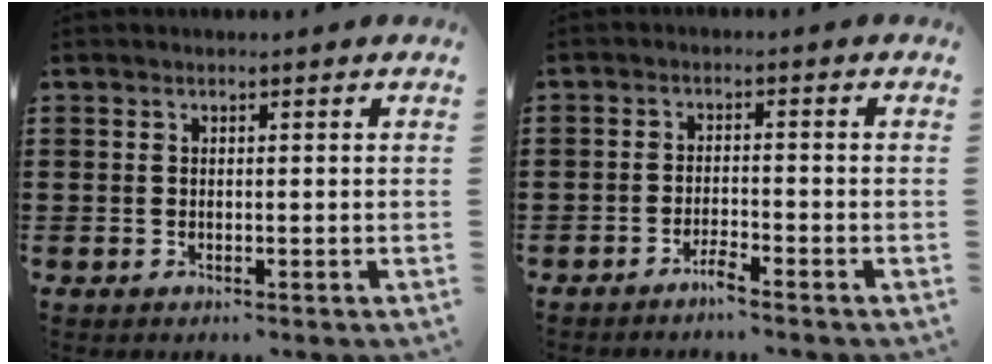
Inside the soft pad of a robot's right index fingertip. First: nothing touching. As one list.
[{"total": 2.3, "force": [-2.0, 0.0, 1.1], "torque": [-0.020, 0.001, -0.037]}]